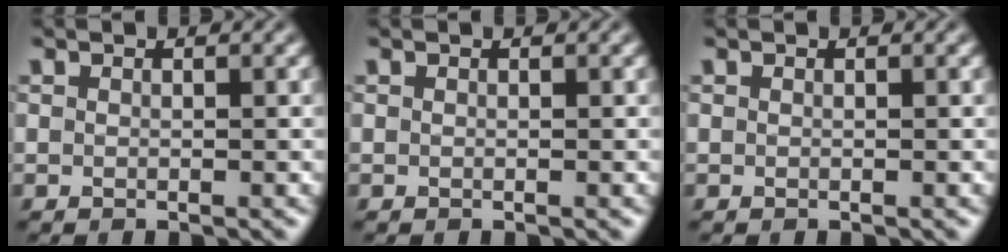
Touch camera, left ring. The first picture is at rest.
{"total": 0.0}
{"total": 0.0}